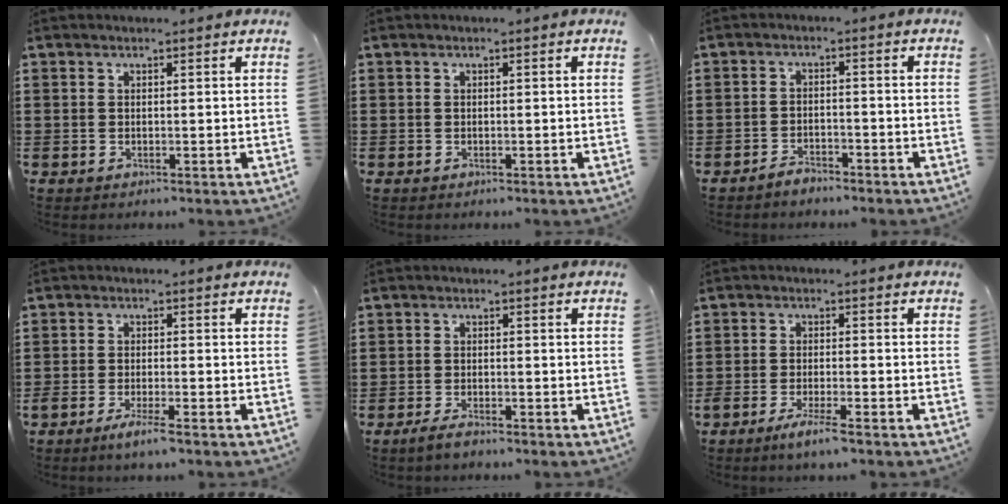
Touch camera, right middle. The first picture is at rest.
{"total": 0.0}
{"total": 2.2, "force": [-2.2, 0.4, 0.3], "torque": [-0.012, 0.001, -0.043]}
{"total": 2.9, "force": [-1.9, 0.0, 2.1], "torque": [-0.040, -0.005, -0.036]}
{"total": 2.0, "force": [-1.5, 0.3, 1.2], "torque": [-0.031, -0.003, -0.030]}
{"total": 3.4, "force": [-2.4, 0.0, 2.4], "torque": [-0.053, -0.008, -0.045]}